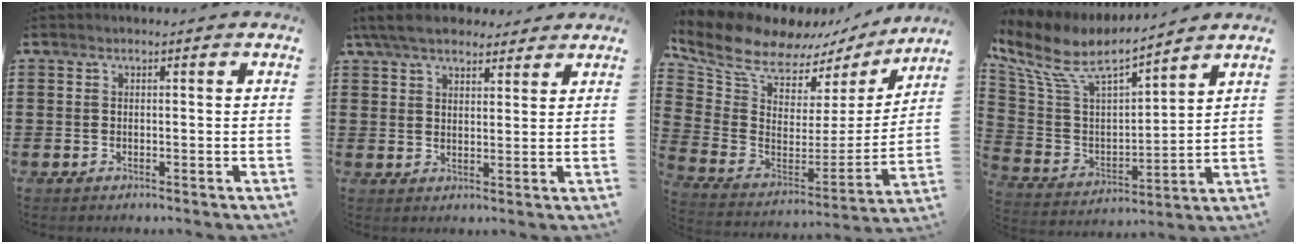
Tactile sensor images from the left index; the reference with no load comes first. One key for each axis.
{"total": 6.2, "fx": 5.2, "fy": 2.1, "fz": 2.6, "tx": -0.065, "ty": -0.003, "tz": 0.099}
{"total": 10.0, "fx": 8.0, "fy": 4.5, "fz": 3.9, "tx": -0.121, "ty": -0.048, "tz": 0.146}
{"total": 8.9, "fx": 6.9, "fy": 3.0, "fz": 4.8, "tx": -0.127, "ty": -0.037, "tz": 0.117}